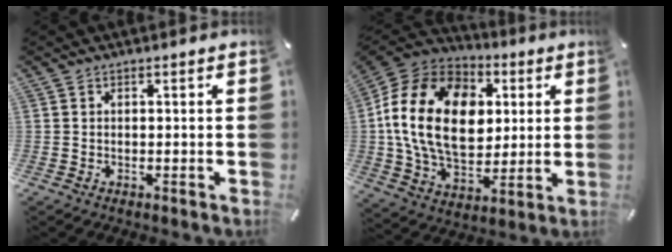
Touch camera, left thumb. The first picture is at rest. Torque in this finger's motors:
{"motor_torque": [1.34, 2.24, 1.67, -1.10, 0.91]}